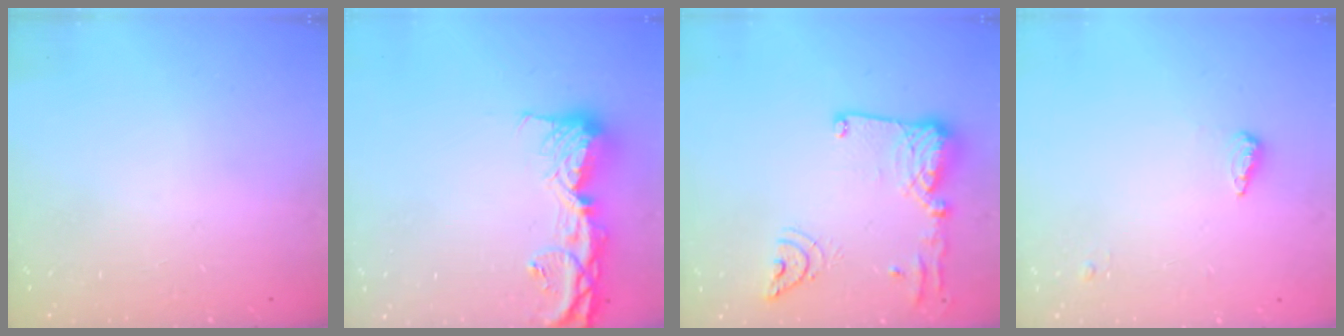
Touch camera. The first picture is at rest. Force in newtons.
{"total": 14.4, "press": 14.3, "slide": 1.5}
{"total": 17.2, "press": 17.1, "slide": 2.2}
{"total": 5.0, "press": 4.9, "slide": 1.1}